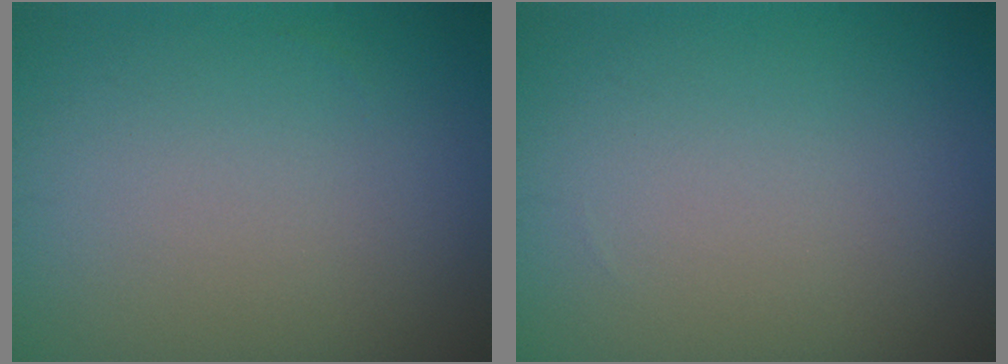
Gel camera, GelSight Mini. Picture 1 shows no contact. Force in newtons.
{"total": 0.0}